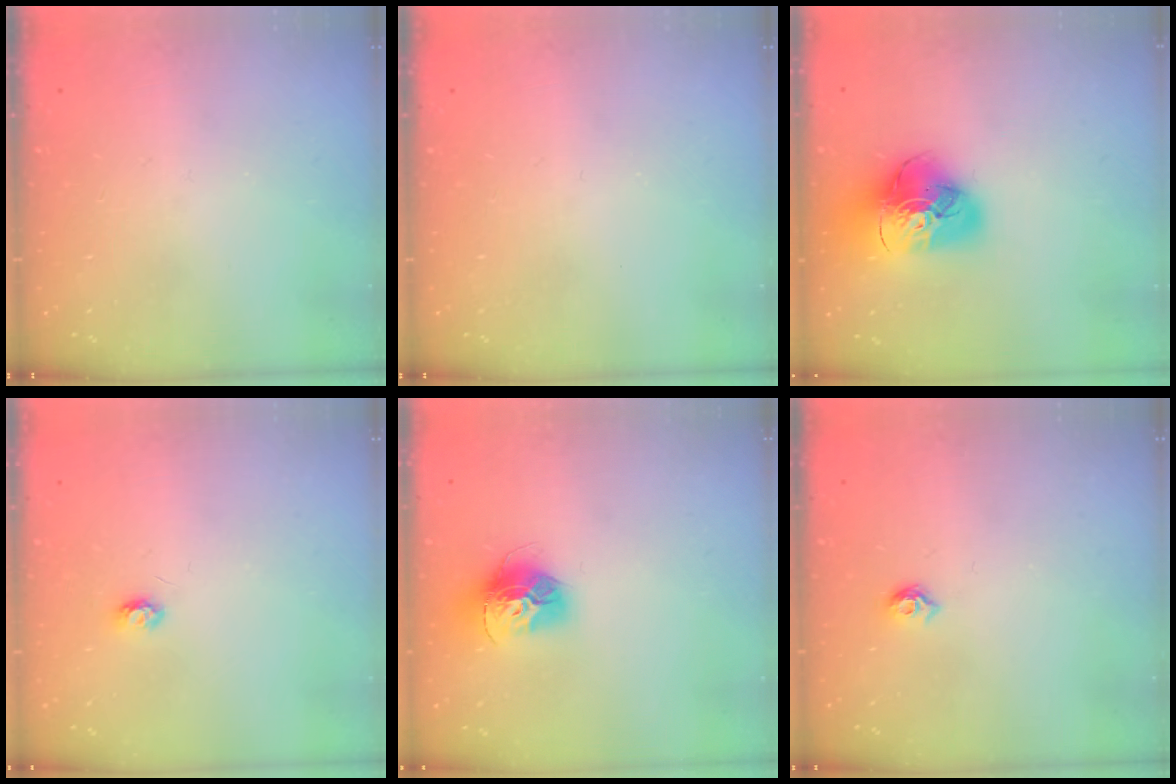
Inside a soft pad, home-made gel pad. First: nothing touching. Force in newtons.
{"total": 0.0}
{"total": 19.0, "press": 18.8, "slide": 2.2}
{"total": 3.4, "press": 3.4, "slide": 0.3}
{"total": 13.9, "press": 13.8, "slide": 1.4}
{"total": 5.1, "press": 5.0, "slide": 0.9}